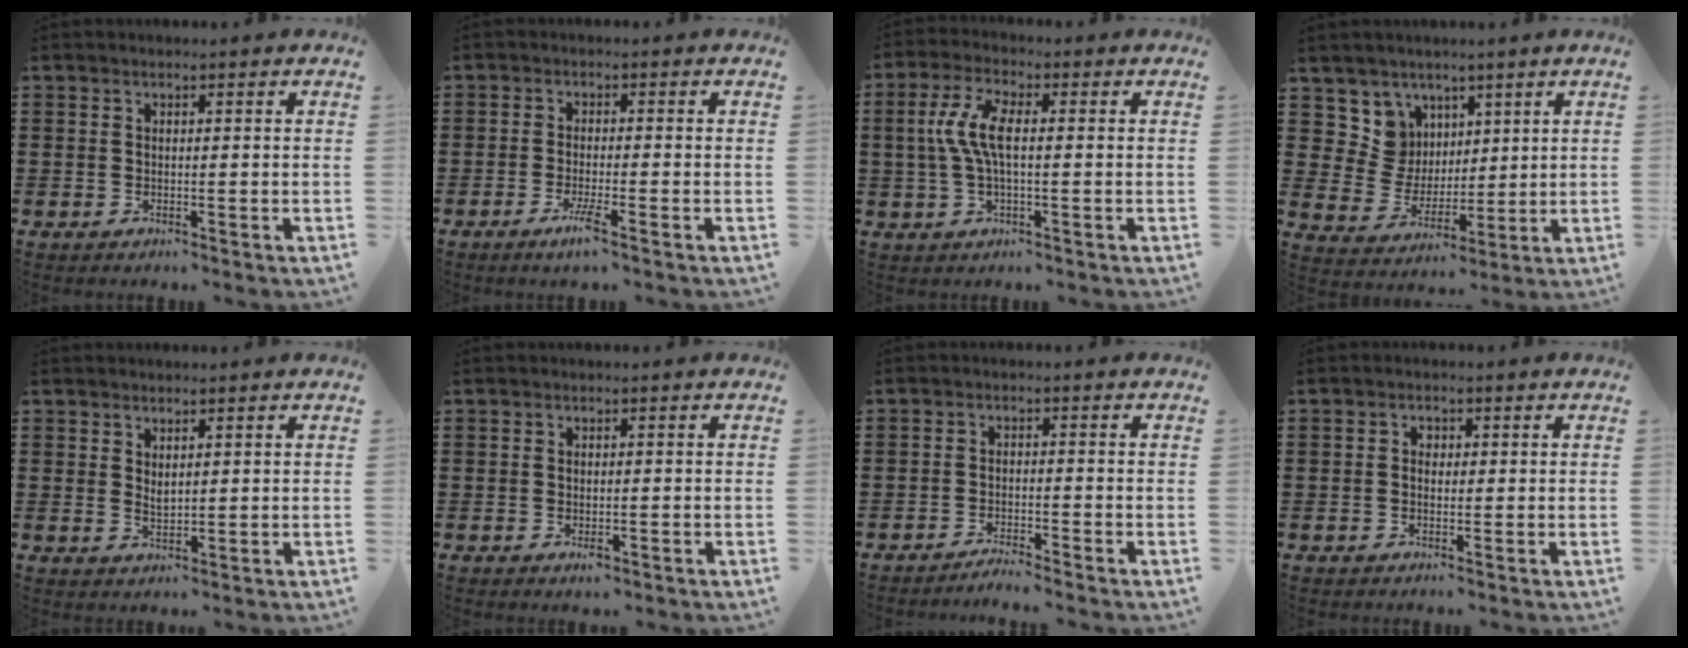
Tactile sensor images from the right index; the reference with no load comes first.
{"total": 3.4, "force": [-2.1, 0.1, 2.7], "torque": [-0.058, -0.014, -0.038]}
{"total": 6.5, "force": [-0.1, 2.4, 6.1], "torque": [-0.140, -0.001, -0.010]}
{"total": 7.6, "force": [3.8, 6.5, 0.8], "torque": [-0.061, -0.016, 0.076]}
{"total": 1.6, "force": [1.0, 0.6, 1.1], "torque": [-0.021, 0.002, 0.018]}
{"total": 1.2, "force": [-0.5, 0.5, 1.0], "torque": [-0.019, -0.004, -0.008]}
{"total": 2.2, "force": [-2.1, -0.4, 0.2], "torque": [-0.007, 0.000, -0.043]}
{"total": 1.2, "force": [-0.1, 0.9, 0.9], "torque": [-0.017, 0.005, -0.003]}